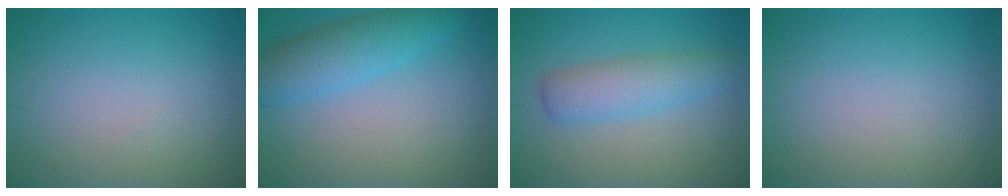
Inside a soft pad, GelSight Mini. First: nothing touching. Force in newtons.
{"total": 4.9, "press": 4.9, "slide": 0.0}
{"total": 3.9, "press": 3.9, "slide": 0.1}
{"total": 0.0}